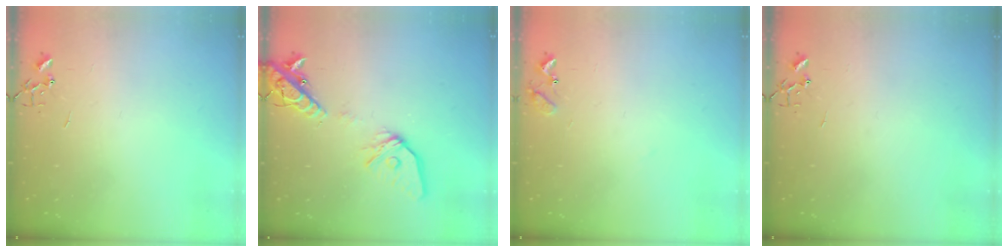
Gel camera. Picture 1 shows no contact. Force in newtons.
{"total": 15.2, "press": 14.9, "slide": 3.0}
{"total": 8.4, "press": 8.4, "slide": 0.5}
{"total": 0.0}